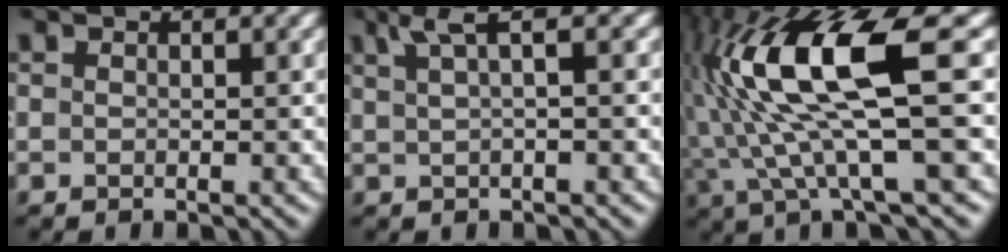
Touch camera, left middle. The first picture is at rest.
{"total": 2.6, "force": [1.4, 0.4, 2.2], "torque": [-0.037, 0.011, 0.026]}
{"total": 11.9, "force": [2.0, 2.9, 11.3], "torque": [-0.233, 0.011, 0.040]}